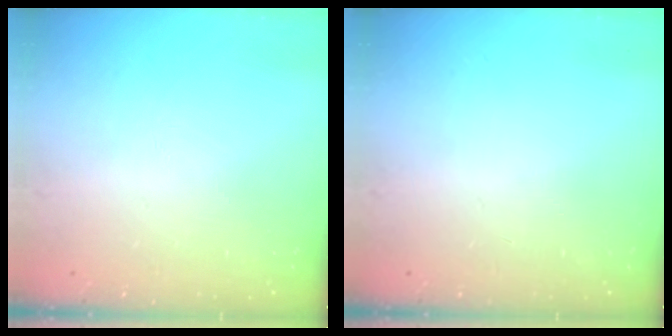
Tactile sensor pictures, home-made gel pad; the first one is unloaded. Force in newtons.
{"total": 0.0}